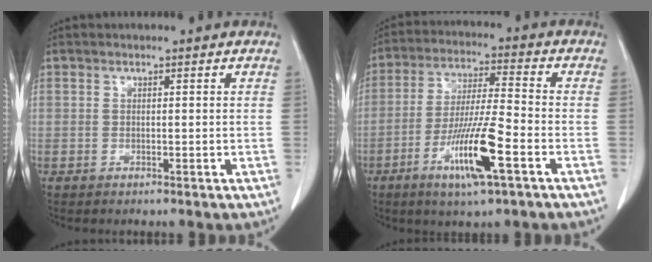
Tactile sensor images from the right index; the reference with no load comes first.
{"total": 12.2, "force": [-5.2, 0.7, 11.0], "torque": [-0.208, -0.015, -0.095]}